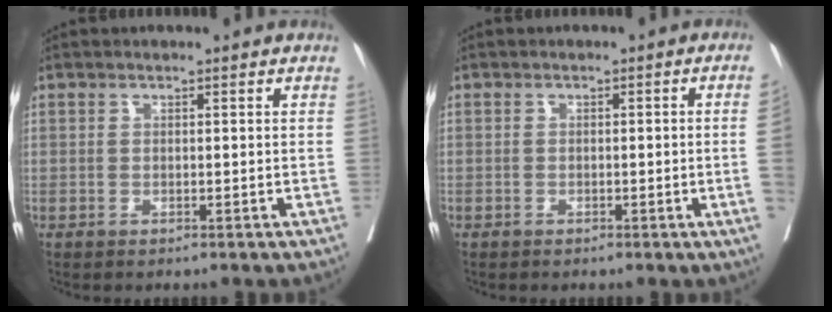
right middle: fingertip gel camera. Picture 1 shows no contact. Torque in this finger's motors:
{"motor_torque": [0.23, -0.21, -0.35, -0.21]}